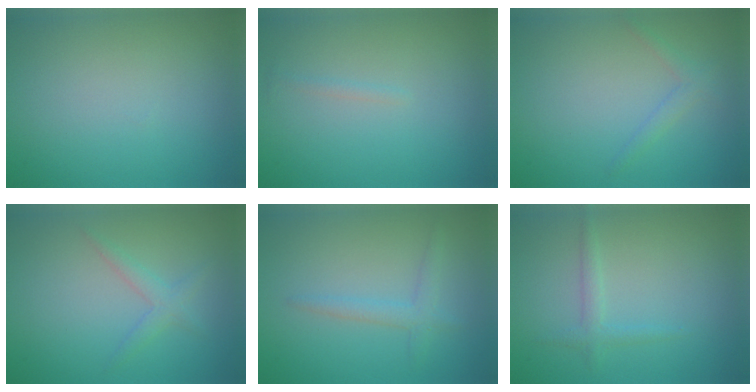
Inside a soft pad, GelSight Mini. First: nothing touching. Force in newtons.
{"total": 0.6, "press": 0.6, "slide": 0.0}
{"total": 1.3, "press": 1.3, "slide": 0.1}
{"total": 1.7, "press": 1.7, "slide": 0.1}
{"total": 1.8, "press": 1.8, "slide": 0.1}
{"total": 1.3, "press": 1.3, "slide": 0.1}